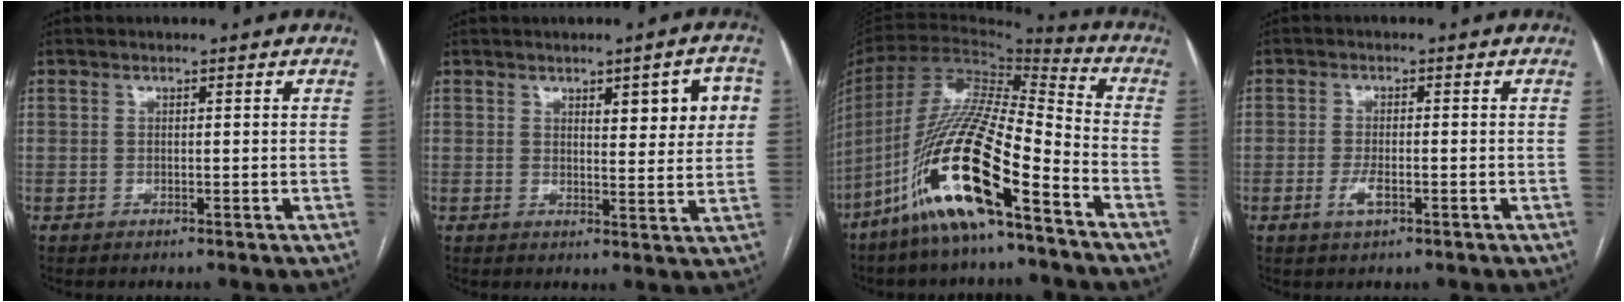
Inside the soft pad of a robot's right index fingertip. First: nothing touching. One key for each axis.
{"total": 7.1, "fx": 2.5, "fy": 1.8, "fz": 6.4, "tx": -0.076, "ty": 0.007, "tz": 0.031}
{"total": 20.1, "fx": -11.3, "fy": 2.7, "fz": 16.4, "tx": -0.349, "ty": -0.027, "tz": -0.213}
{"total": 3.0, "fx": -1.4, "fy": 0.9, "fz": 2.5, "tx": -0.056, "ty": -0.002, "tz": -0.023}